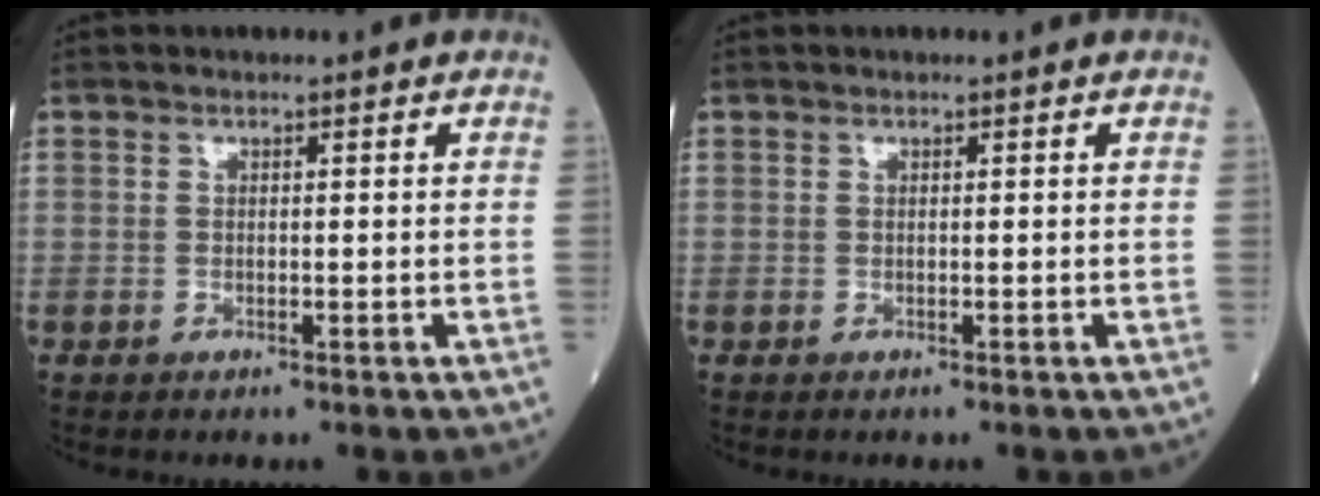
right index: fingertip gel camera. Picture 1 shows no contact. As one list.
[{"total": 0.0}]